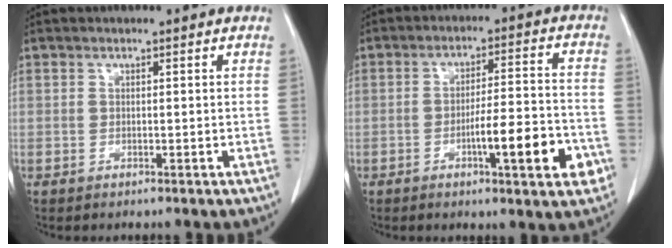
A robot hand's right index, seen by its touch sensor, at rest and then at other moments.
{"total": 10.9, "force": [-4.2, 1.2, 9.9], "torque": [-0.144, 0.006, -0.061]}